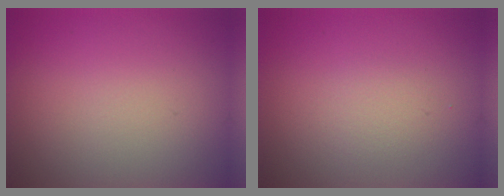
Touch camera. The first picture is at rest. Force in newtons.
{"total": 1.2, "press": 1.2, "slide": 0.0}